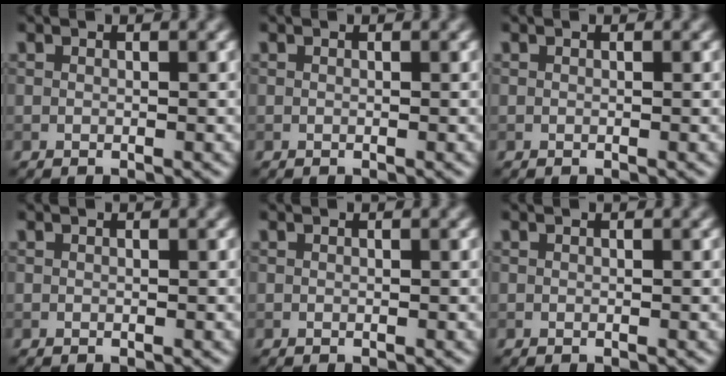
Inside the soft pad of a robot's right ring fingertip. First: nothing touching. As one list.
[{"total": 0.0}, {"total": 0.0}, {"total": 0.0}, {"total": 0.0}, {"total": 0.0}]